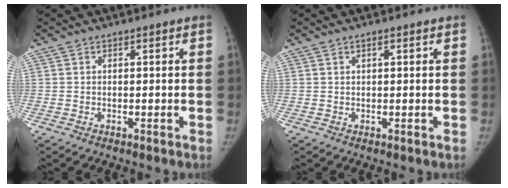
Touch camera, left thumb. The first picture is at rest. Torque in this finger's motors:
{"motor_torque": [-0.21, 0.02, -0.35, 0.20, -0.03]}